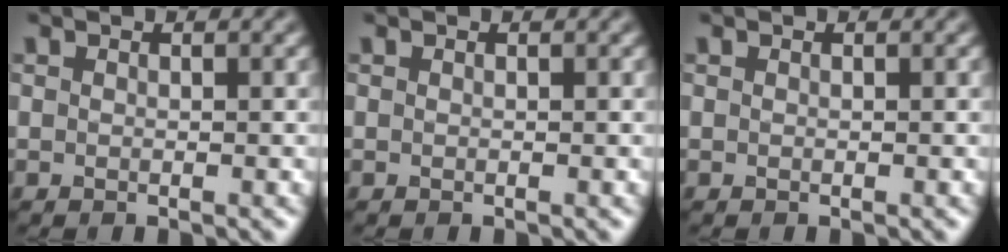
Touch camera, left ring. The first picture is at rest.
{"total": 0.0}
{"total": 0.0}